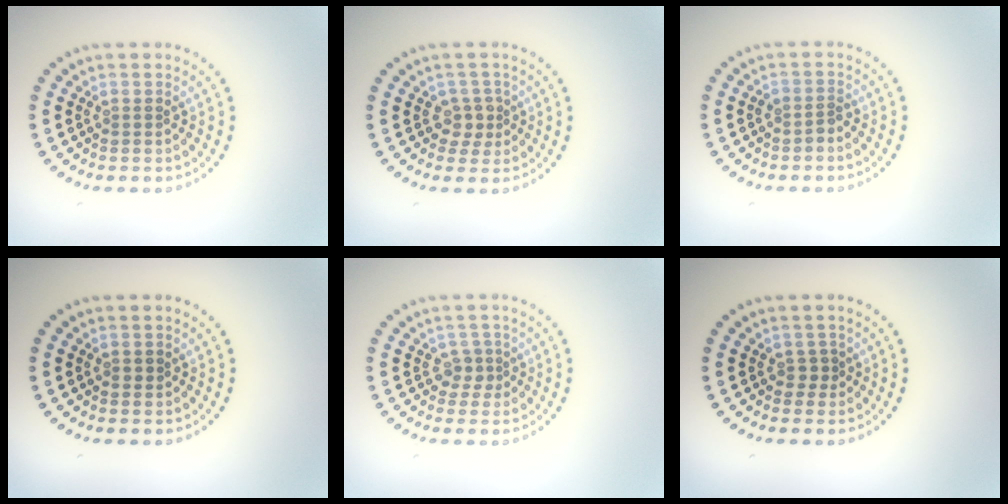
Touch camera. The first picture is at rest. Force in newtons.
{"total": 1.8, "press": 1.5, "slide": 1.0}
{"total": 1.0, "press": 0.8, "slide": 0.6}
{"total": 0.8, "press": 0.8, "slide": 0.1}
{"total": 1.7, "press": 1.2, "slide": 1.2}
{"total": 1.0, "press": 0.8, "slide": 0.5}